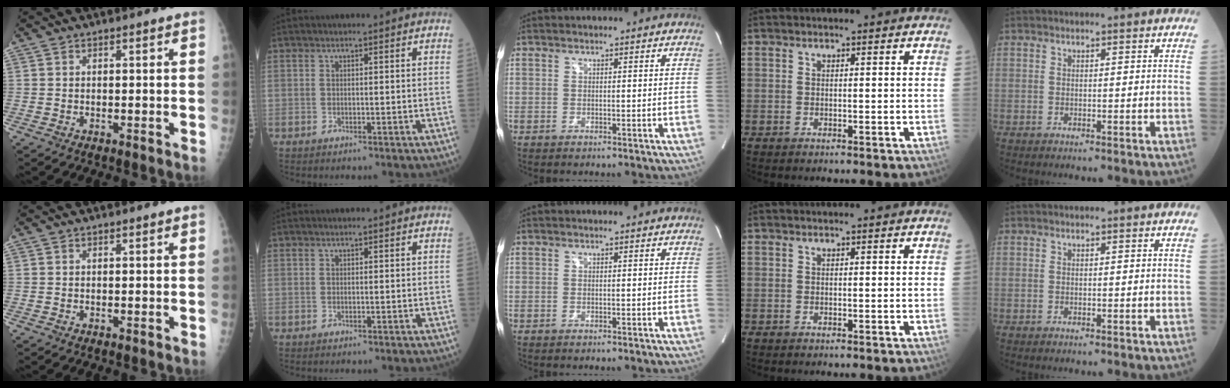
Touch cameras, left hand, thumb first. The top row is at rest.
{}